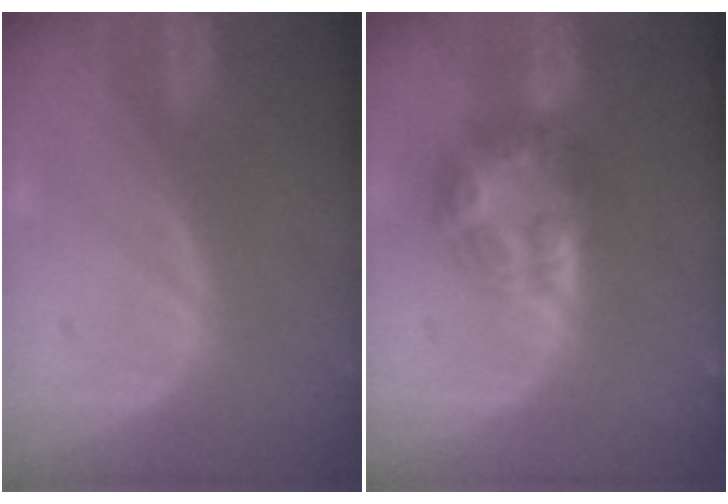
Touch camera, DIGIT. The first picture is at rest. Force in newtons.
{"total": 7.8, "press": 6.7, "slide": 4.1}